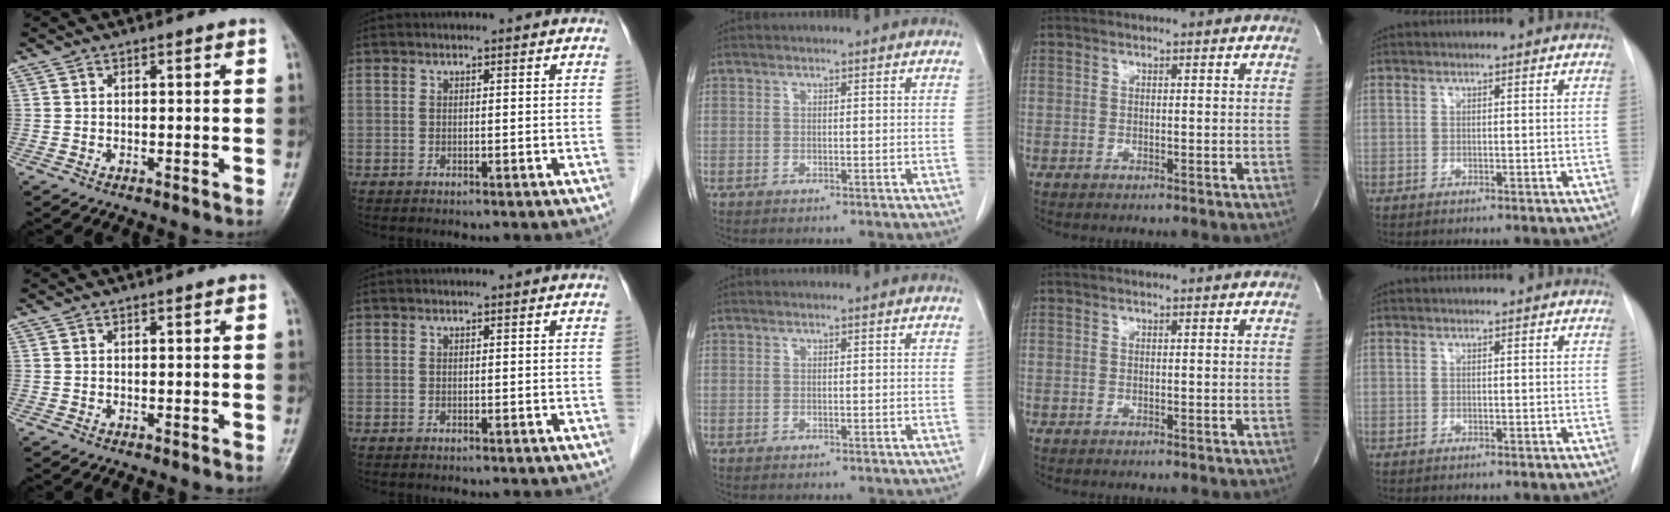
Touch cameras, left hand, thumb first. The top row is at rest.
{}